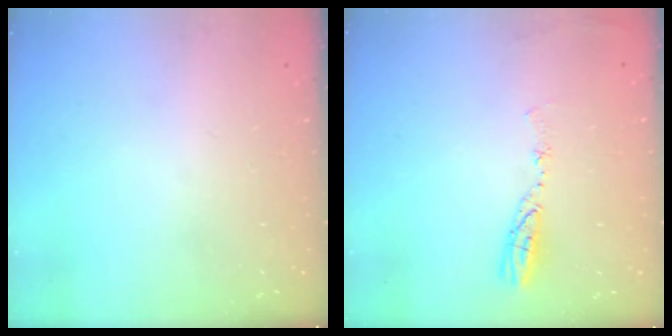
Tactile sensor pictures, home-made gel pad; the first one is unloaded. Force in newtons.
{"total": 5.0, "press": 5.0, "slide": 0.6}